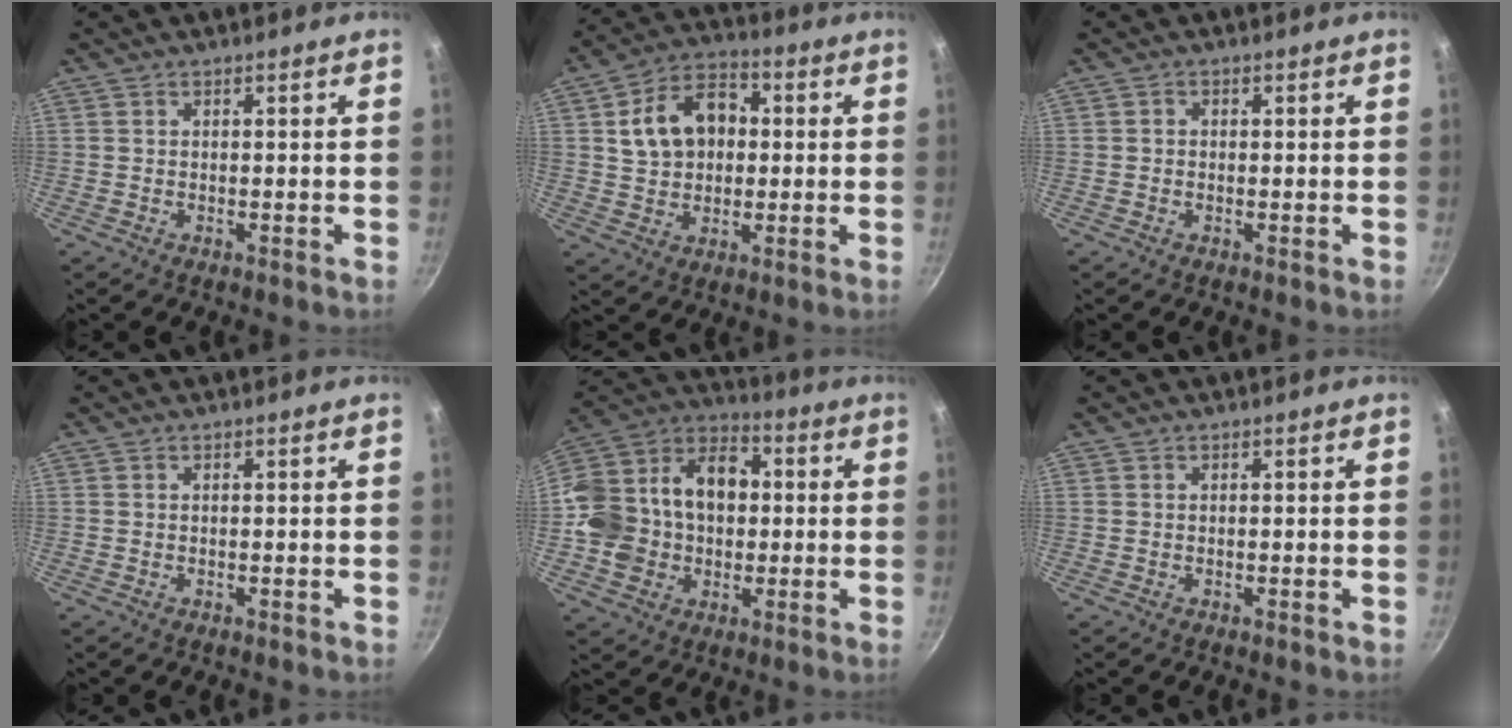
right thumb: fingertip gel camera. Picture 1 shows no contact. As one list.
[{"total": 12.6, "force": [2.1, 9.1, 8.5], "torque": [-0.119, 0.017, 0.031]}, {"total": 0.6, "force": [0.0, 0.6, 0.2], "torque": [0.002, 0.002, -0.003]}, {"total": 0.0}, {"total": 21.5, "force": [-0.2, 16.2, 14.0], "torque": [-0.258, 0.038, -0.003]}, {"total": 0.0}]